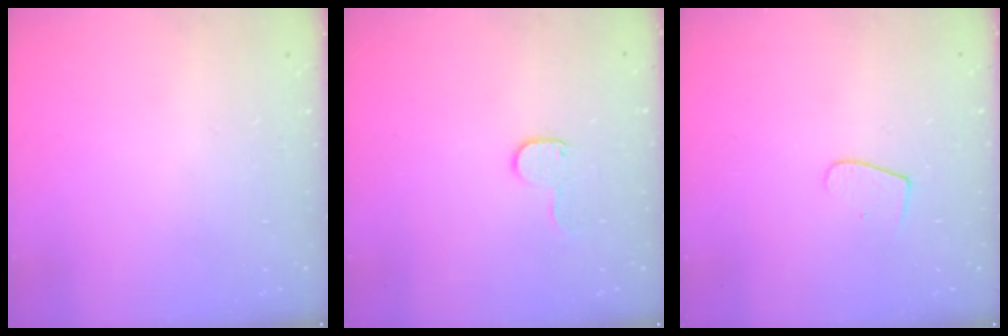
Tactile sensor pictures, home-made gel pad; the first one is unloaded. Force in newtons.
{"total": 4.5, "press": 4.5, "slide": 0.5}
{"total": 5.0, "press": 5.0, "slide": 0.4}